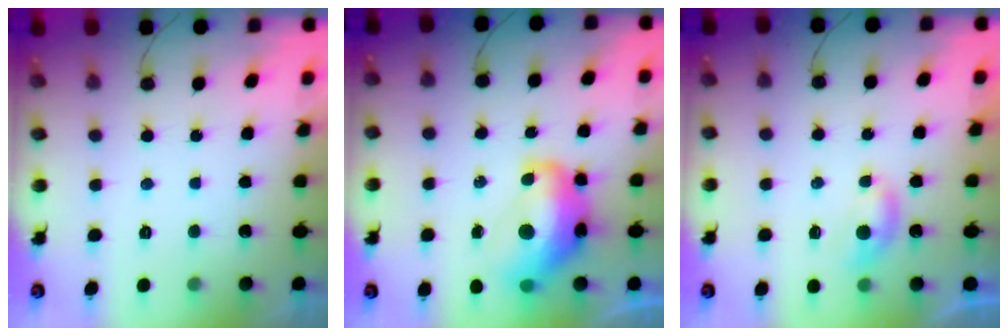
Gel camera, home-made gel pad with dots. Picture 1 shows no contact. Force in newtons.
{"total": 15.6, "press": 15.5, "slide": 1.5}
{"total": 4.7, "press": 4.6, "slide": 0.6}